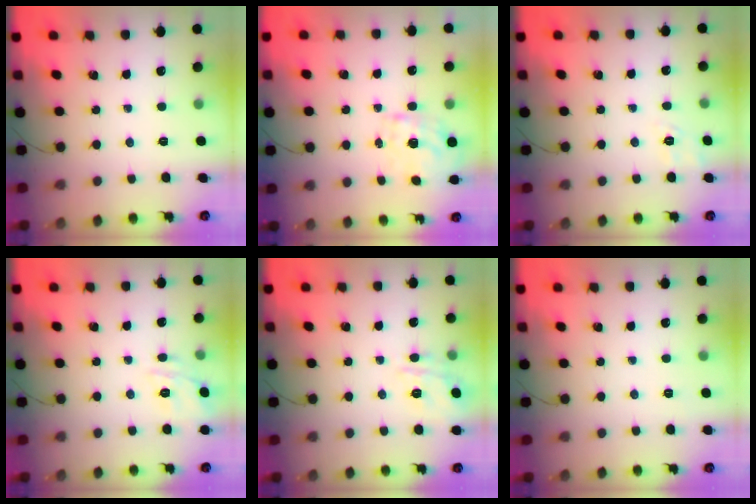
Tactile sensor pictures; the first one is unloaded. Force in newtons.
{"total": 0.9, "press": 0.7, "slide": 0.6}
{"total": 4.4, "press": 3.8, "slide": 2.2}
{"total": 10.1, "press": 10.0, "slide": 1.3}
{"total": 9.4, "press": 9.4, "slide": 0.6}
{"total": 5.6, "press": 5.5, "slide": 1.0}